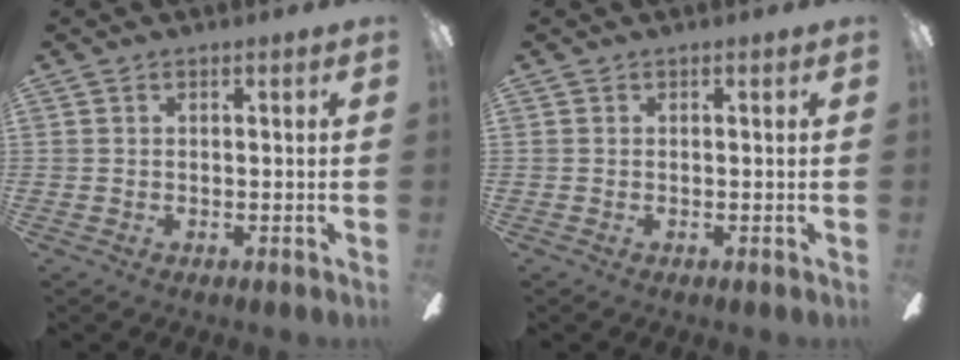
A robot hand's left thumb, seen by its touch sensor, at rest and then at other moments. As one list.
[{"total": 0.0}]